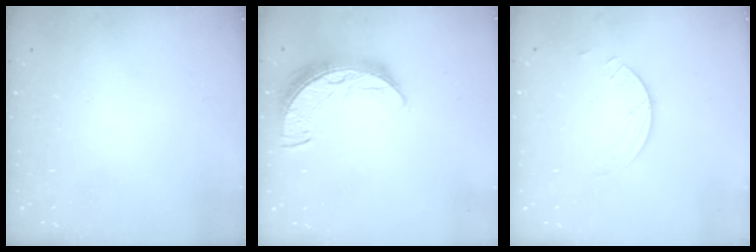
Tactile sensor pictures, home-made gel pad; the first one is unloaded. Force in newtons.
{"total": 9.6, "press": 9.6, "slide": 0.6}
{"total": 2.6, "press": 2.6, "slide": 0.3}